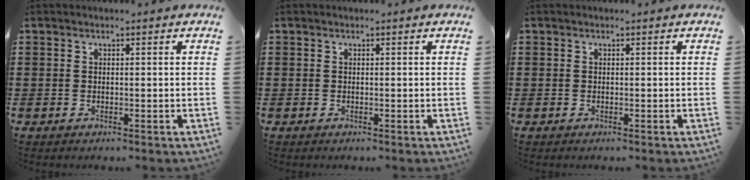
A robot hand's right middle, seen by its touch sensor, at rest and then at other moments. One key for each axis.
{"total": 0.0}
{"total": 0.0}